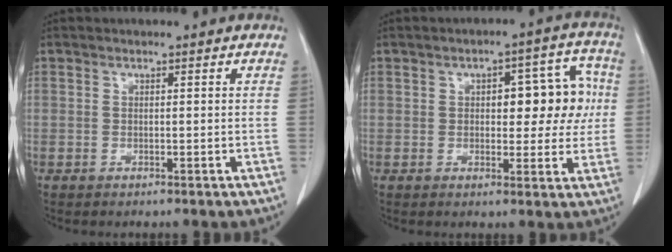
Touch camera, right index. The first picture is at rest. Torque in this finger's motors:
{"motor_torque": [0.57, -0.09, 0.28, 0.07]}